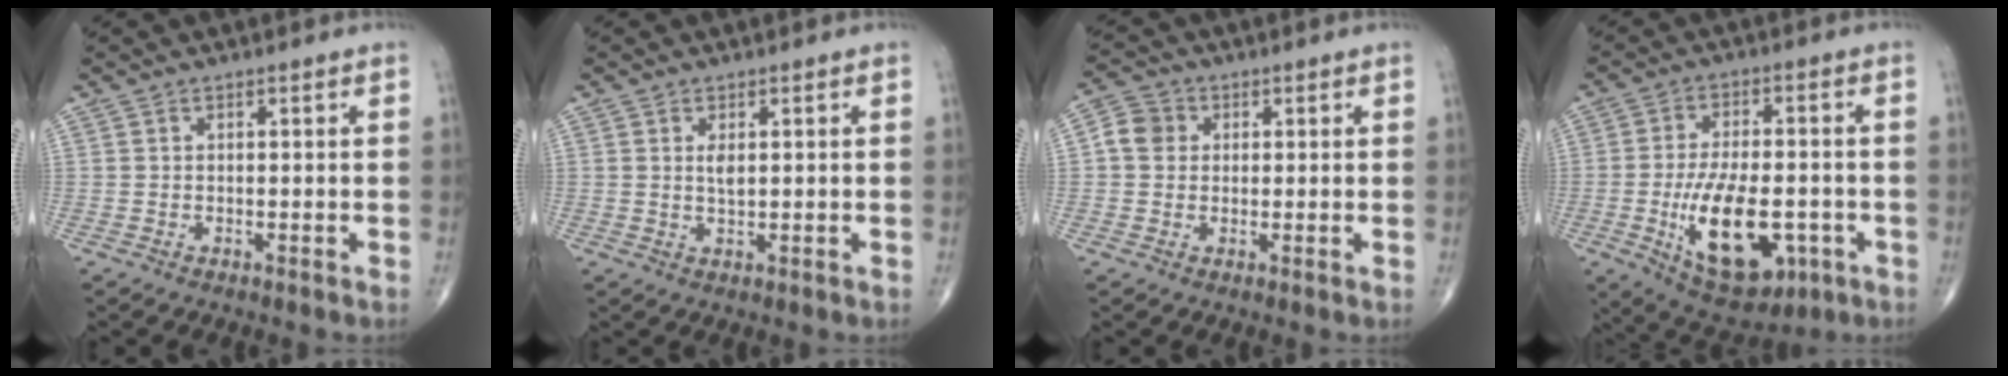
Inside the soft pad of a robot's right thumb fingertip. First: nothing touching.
{"total": 1.8, "force": [0.5, 0.7, 1.5], "torque": [-0.025, -0.007, 0.011]}
{"total": 4.8, "force": [0.7, 4.4, 2.0], "torque": [-0.025, 0.009, 0.003]}
{"total": 16.8, "force": [-4.7, 8.4, 13.8], "torque": [-0.215, 0.005, -0.059]}